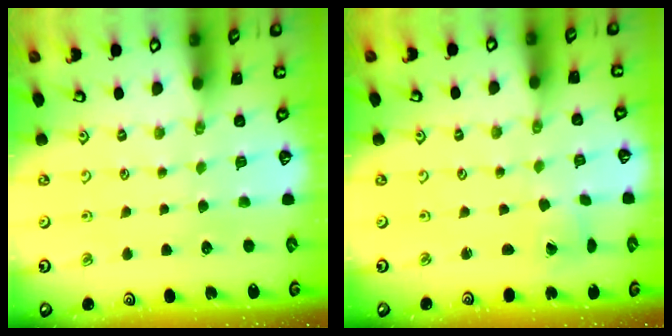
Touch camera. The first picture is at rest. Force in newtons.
{"total": 1.5, "press": 1.5, "slide": 0.0}